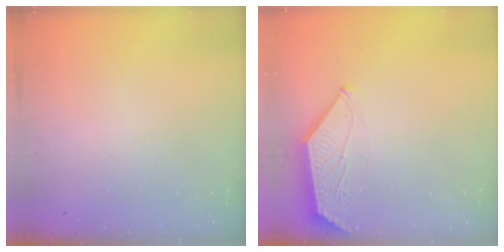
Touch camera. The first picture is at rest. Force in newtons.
{"total": 1.8, "press": 1.7, "slide": 0.3}